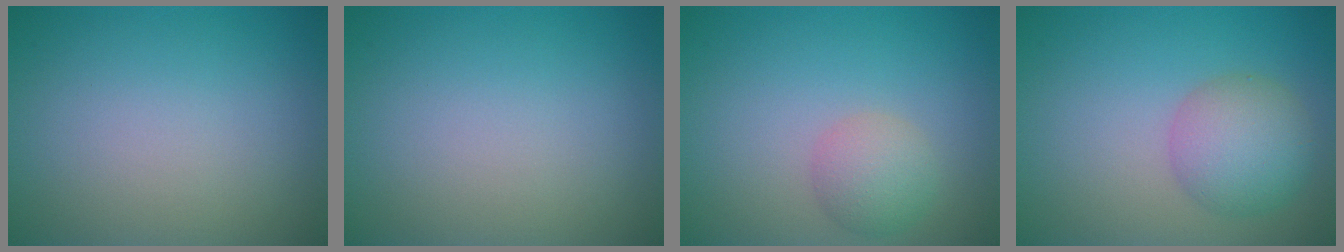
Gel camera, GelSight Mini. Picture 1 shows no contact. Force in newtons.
{"total": 0.0}
{"total": 2.6, "press": 2.6, "slide": 0.1}
{"total": 4.4, "press": 4.4, "slide": 0.2}